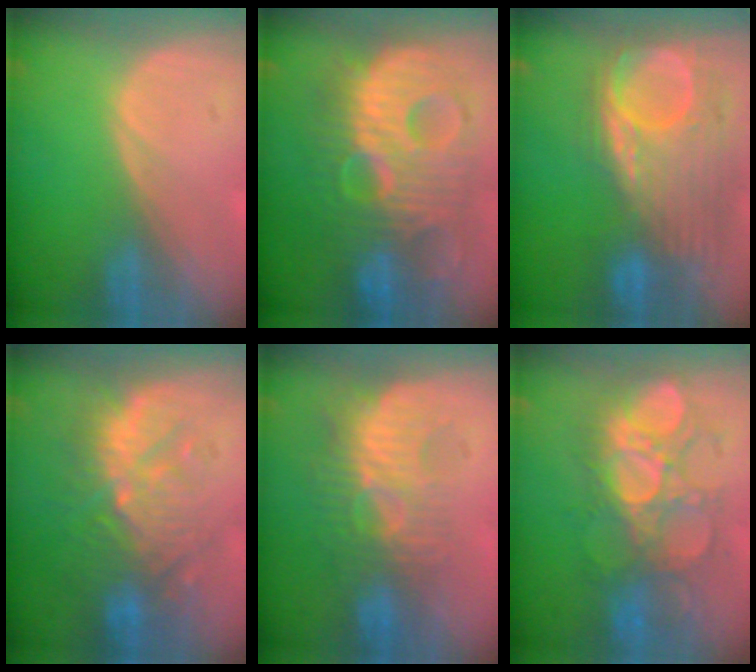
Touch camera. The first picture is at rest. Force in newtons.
{"total": 13.6, "press": 13.5, "slide": 1.2}
{"total": 11.8, "press": 10.6, "slide": 5.1}
{"total": 10.8, "press": 10.0, "slide": 3.9}
{"total": 9.3, "press": 8.6, "slide": 3.7}
{"total": 9.6, "press": 9.6, "slide": 0.1}